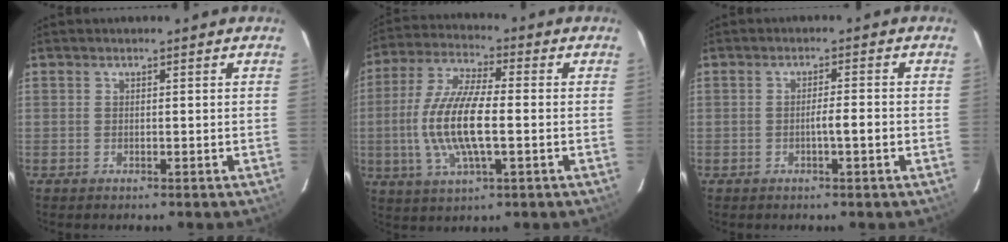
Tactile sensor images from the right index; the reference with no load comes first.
{"total": 13.0, "force": [-1.7, 3.8, 12.4], "torque": [-0.256, -0.004, -0.034]}
{"total": 2.7, "force": [-1.0, -0.1, 2.5], "torque": [-0.043, 0.002, -0.017]}